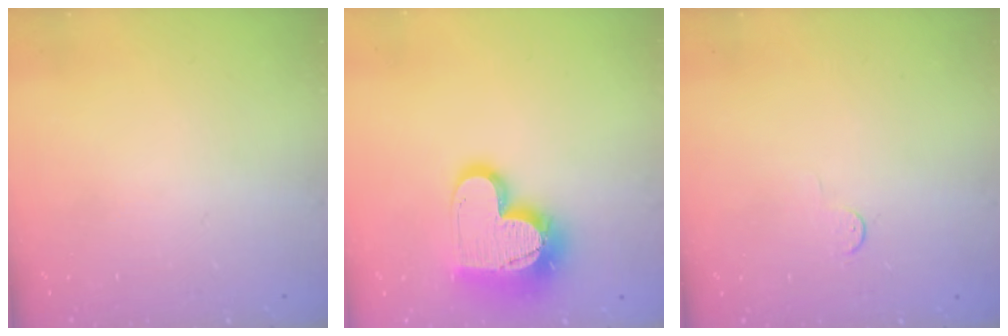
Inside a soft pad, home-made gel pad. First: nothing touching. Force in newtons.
{"total": 17.8, "press": 17.7, "slide": 1.6}
{"total": 2.8, "press": 2.8, "slide": 0.4}